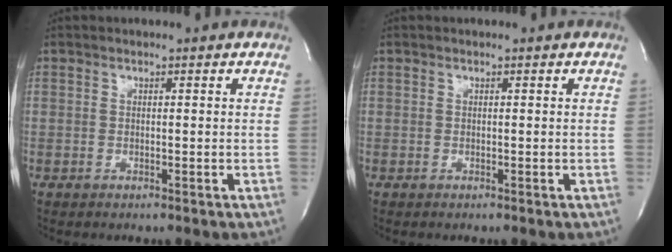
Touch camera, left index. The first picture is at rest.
{"total": 0.0}